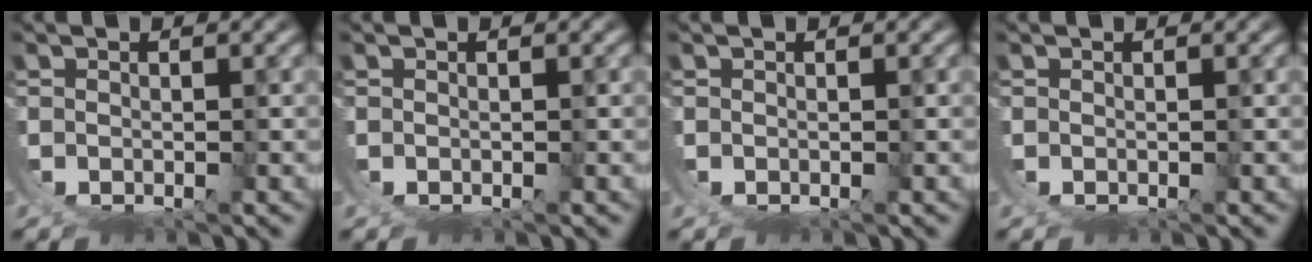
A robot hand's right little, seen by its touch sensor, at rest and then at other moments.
{"total": 0.0}
{"total": 0.0}
{"total": 0.0}